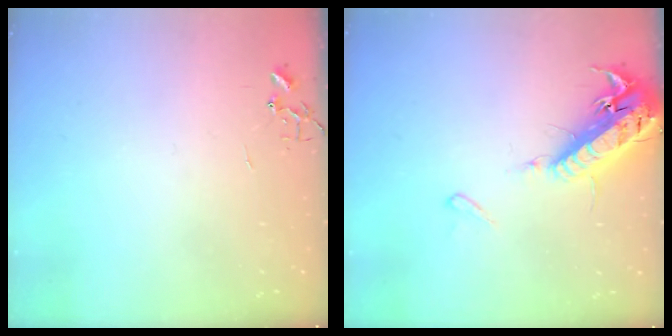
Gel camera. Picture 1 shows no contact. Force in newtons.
{"total": 17.4, "press": 16.9, "slide": 4.1}